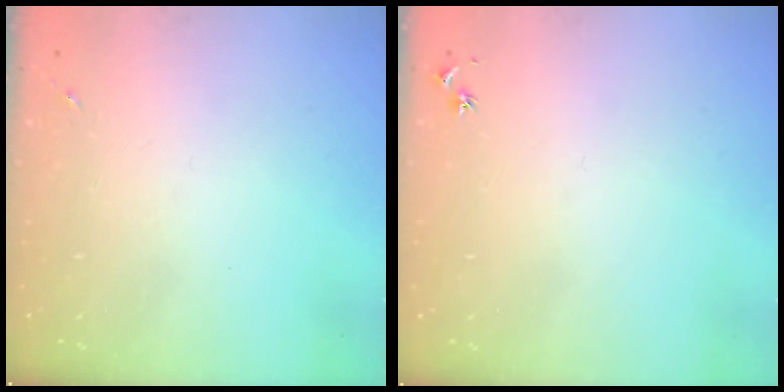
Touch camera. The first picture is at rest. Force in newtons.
{"total": 3.0, "press": 2.9, "slide": 0.3}